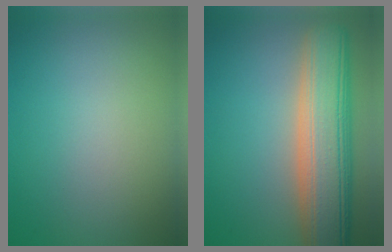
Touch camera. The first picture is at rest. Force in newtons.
{"total": 9.9, "press": 9.8, "slide": 1.1}